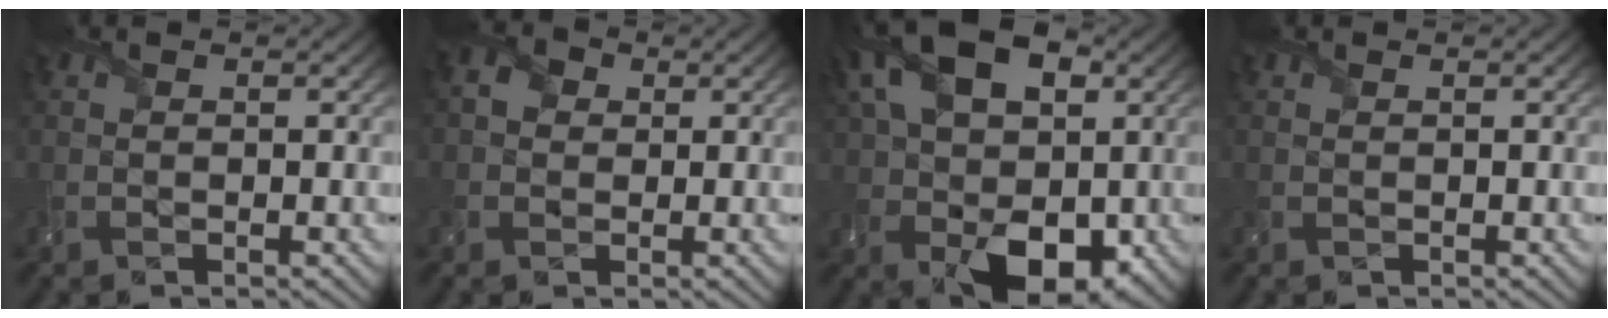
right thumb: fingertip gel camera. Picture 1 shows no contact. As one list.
[{"total": 2.4, "force": [0.3, 2.2, 1.1], "torque": [-0.026, 0.004, -0.004]}, {"total": 17.5, "force": [2.5, 11.2, 13.2], "torque": [-0.232, -0.004, 0.046]}, {"total": 0.0}]